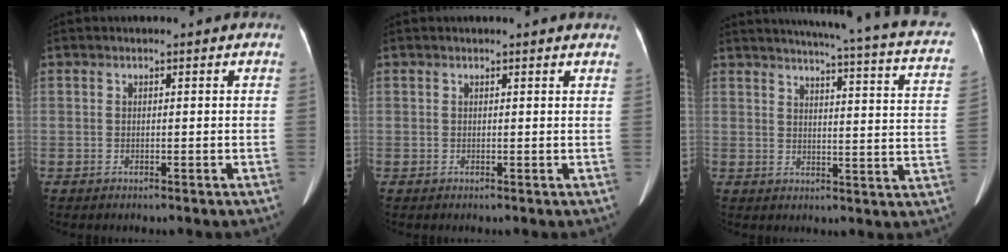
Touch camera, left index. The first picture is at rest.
{"total": 2.7, "force": [2.6, 0.2, 0.8], "torque": [-0.012, 0.003, 0.016]}
{"total": 20.4, "force": [16.6, 1.1, 11.7], "torque": [-0.158, -0.034, 0.177]}